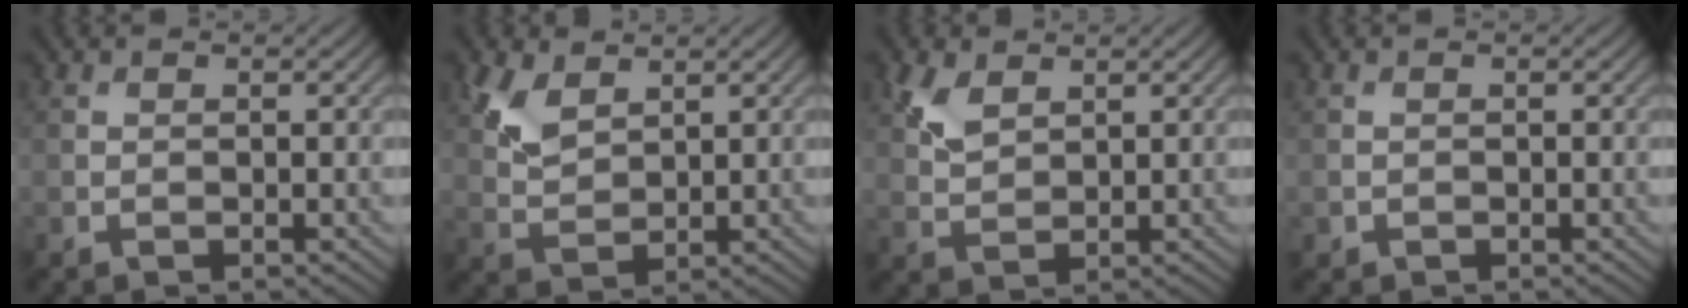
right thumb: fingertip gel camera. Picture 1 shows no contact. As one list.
[{"total": 4.9, "force": [2.7, 2.8, 3.0], "torque": [-0.079, -0.001, 0.058]}, {"total": 4.0, "force": [2.2, 2.3, 2.5], "torque": [-0.066, 0.001, 0.047]}, {"total": 0.6, "force": [-0.3, 0.5, 0.0], "torque": [0.002, -0.005, -0.006]}]